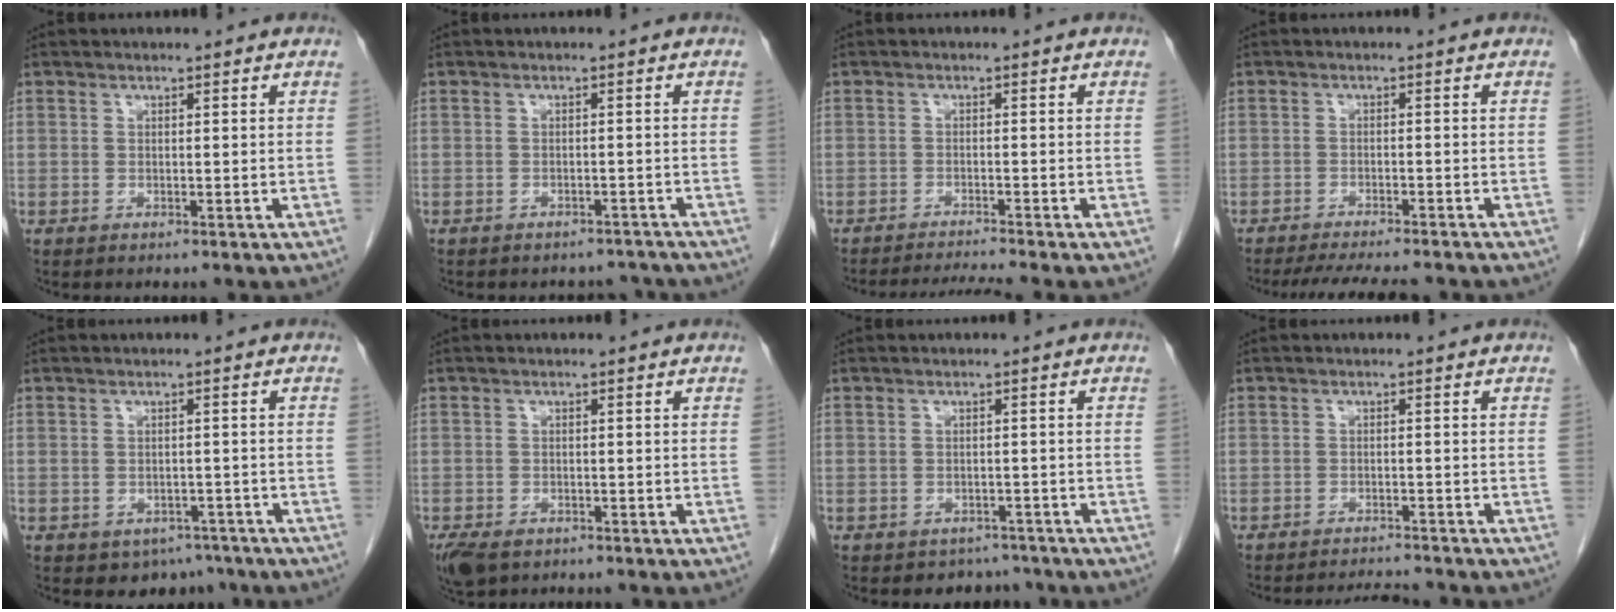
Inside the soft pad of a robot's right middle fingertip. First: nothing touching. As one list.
[{"total": 6.3, "force": [-5.7, 2.5, 0.7], "torque": [-0.006, 0.009, -0.061]}, {"total": 4.6, "force": [-4.1, -1.9, 0.9], "torque": [-0.016, -0.012, -0.069]}, {"total": 10.2, "force": [-9.1, 1.4, 4.4], "torque": [-0.062, -0.012, -0.125]}, {"total": 4.2, "force": [-2.9, 2.9, 1.1], "torque": [-0.002, 0.007, -0.034]}, {"total": 5.3, "force": [-3.4, 3.2, 2.4], "torque": [-0.048, -0.008, -0.053]}, {"total": 3.3, "force": [-2.8, 1.8, -0.3], "torque": [0.006, 0.010, -0.037]}, {"total": 4.7, "force": [-4.7, 0.2, 0.8], "torque": [-0.011, -0.009, -0.070]}]